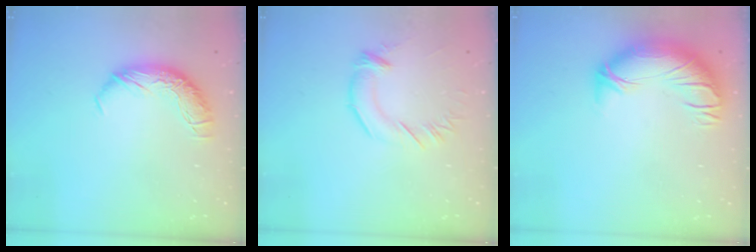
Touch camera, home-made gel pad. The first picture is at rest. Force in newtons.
{"total": 2.0, "press": 1.9, "slide": 0.7}
{"total": 3.8, "press": 2.1, "slide": 3.2}